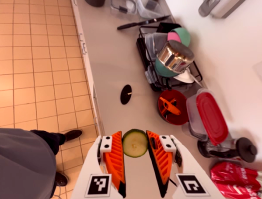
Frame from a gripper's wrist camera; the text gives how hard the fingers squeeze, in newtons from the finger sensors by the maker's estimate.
{"total": 7.4, "left": 7.6, "right": 7.2}